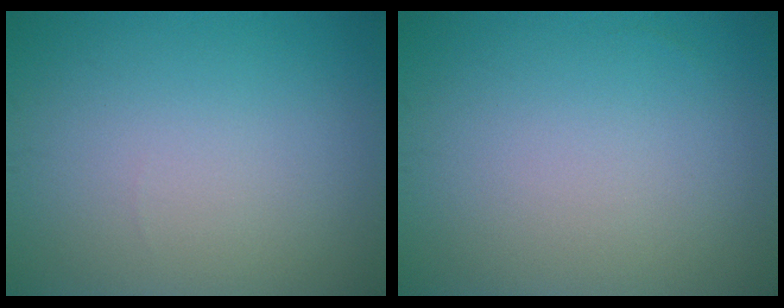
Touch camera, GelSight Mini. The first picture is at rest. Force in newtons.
{"total": 0.0}